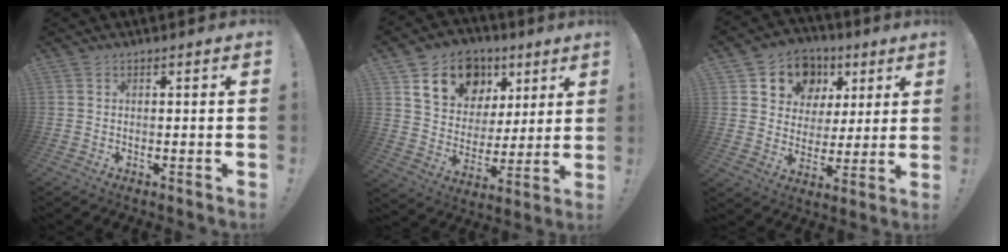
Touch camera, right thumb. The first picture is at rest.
{"total": 17.0, "force": [9.6, 12.5, 6.4], "torque": [-0.106, -0.038, 0.188]}
{"total": 12.5, "force": [5.9, 10.2, 4.2], "torque": [-0.060, -0.031, 0.118]}